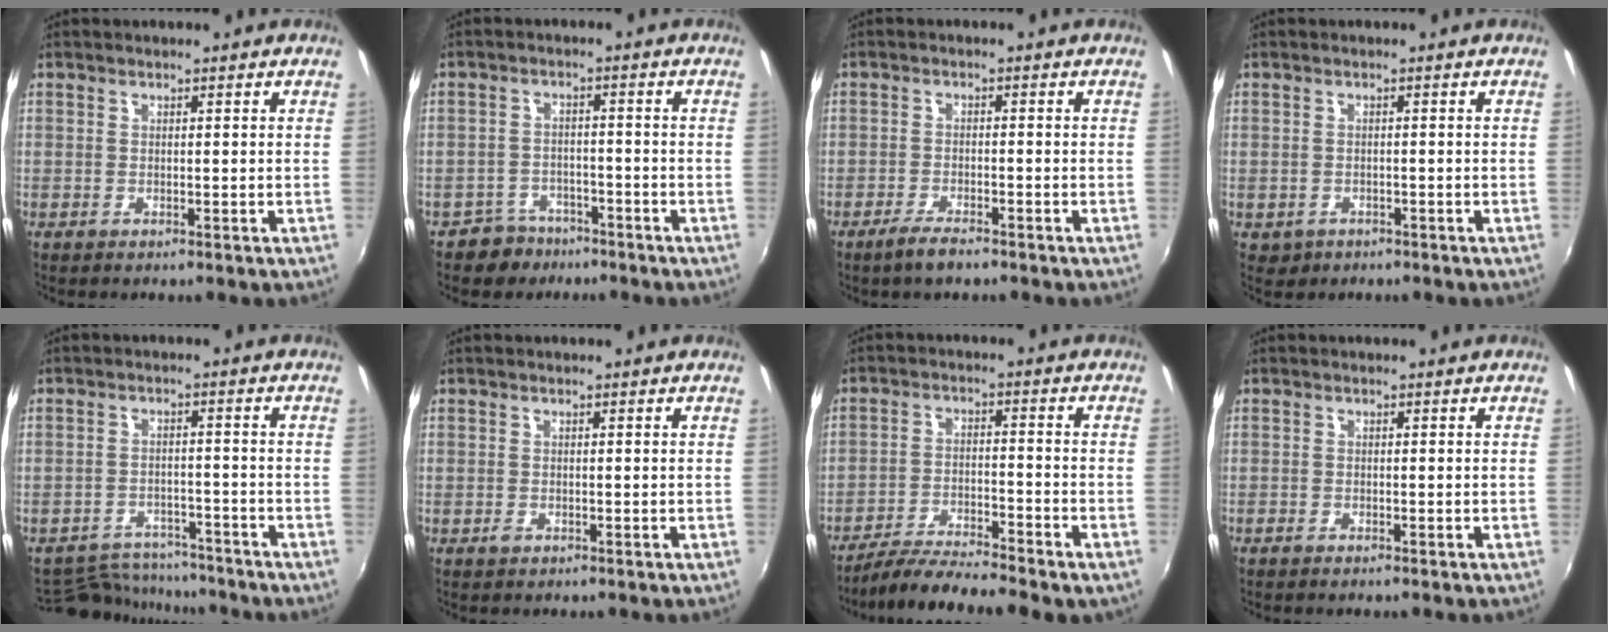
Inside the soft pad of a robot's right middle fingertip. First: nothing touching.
{"total": 5.1, "force": [-3.9, 3.2, 0.4], "torque": [-0.022, 0.017, -0.062]}
{"total": 4.0, "force": [-3.1, 0.7, 2.4], "torque": [-0.064, -0.006, -0.061]}
{"total": 2.4, "force": [-1.1, 2.0, 0.9], "torque": [-0.026, -0.002, -0.010]}
{"total": 10.4, "force": [-9.7, 3.3, 1.7], "torque": [-0.052, 0.016, -0.140]}
{"total": 0.8, "force": [-0.5, 0.5, 0.4], "torque": [-0.007, -0.001, -0.011]}
{"total": 11.3, "force": [-10.0, 0.7, 5.1], "torque": [-0.112, -0.018, -0.168]}
{"total": 0.9, "force": [-0.8, 0.1, 0.4], "torque": [-0.009, -0.001, -0.016]}